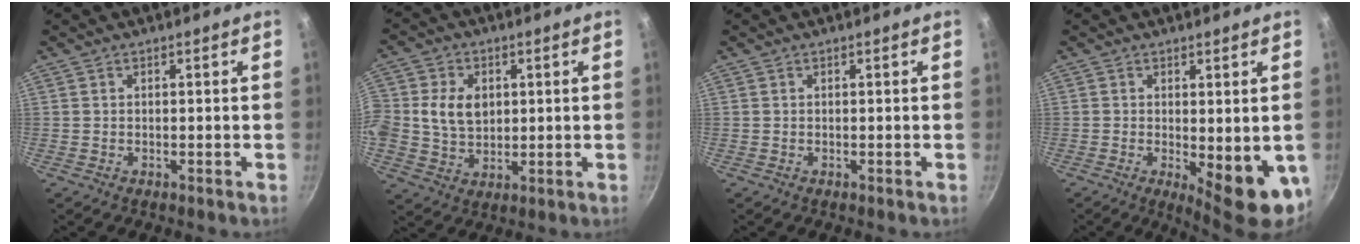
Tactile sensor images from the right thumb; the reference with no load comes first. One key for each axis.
{"total": 8.9, "fx": 1.2, "fy": 7.1, "fz": 5.3, "tx": -0.082, "ty": -0.002, "tz": 0.018}
{"total": 0.0}
{"total": 10.0, "fx": -1.4, "fy": 3.6, "fz": 9.2, "tx": -0.103, "ty": -0.009, "tz": -0.007}